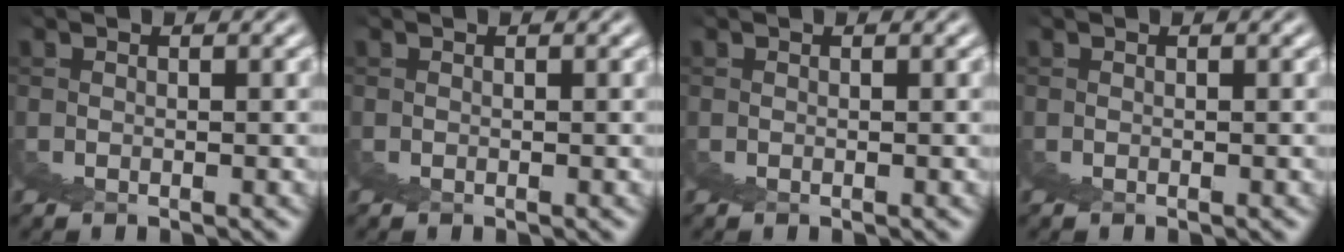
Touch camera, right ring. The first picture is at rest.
{"total": 0.0}
{"total": 0.0}
{"total": 0.0}